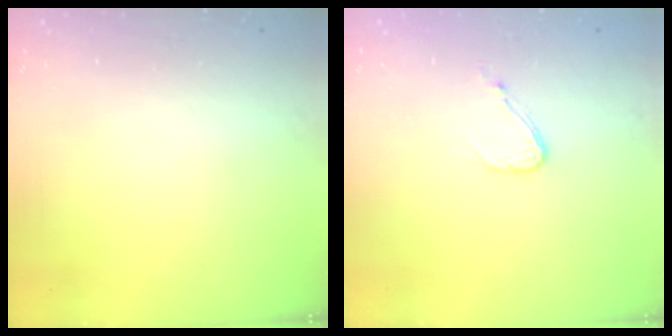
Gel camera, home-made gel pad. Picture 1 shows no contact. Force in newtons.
{"total": 6.6, "press": 6.5, "slide": 0.7}